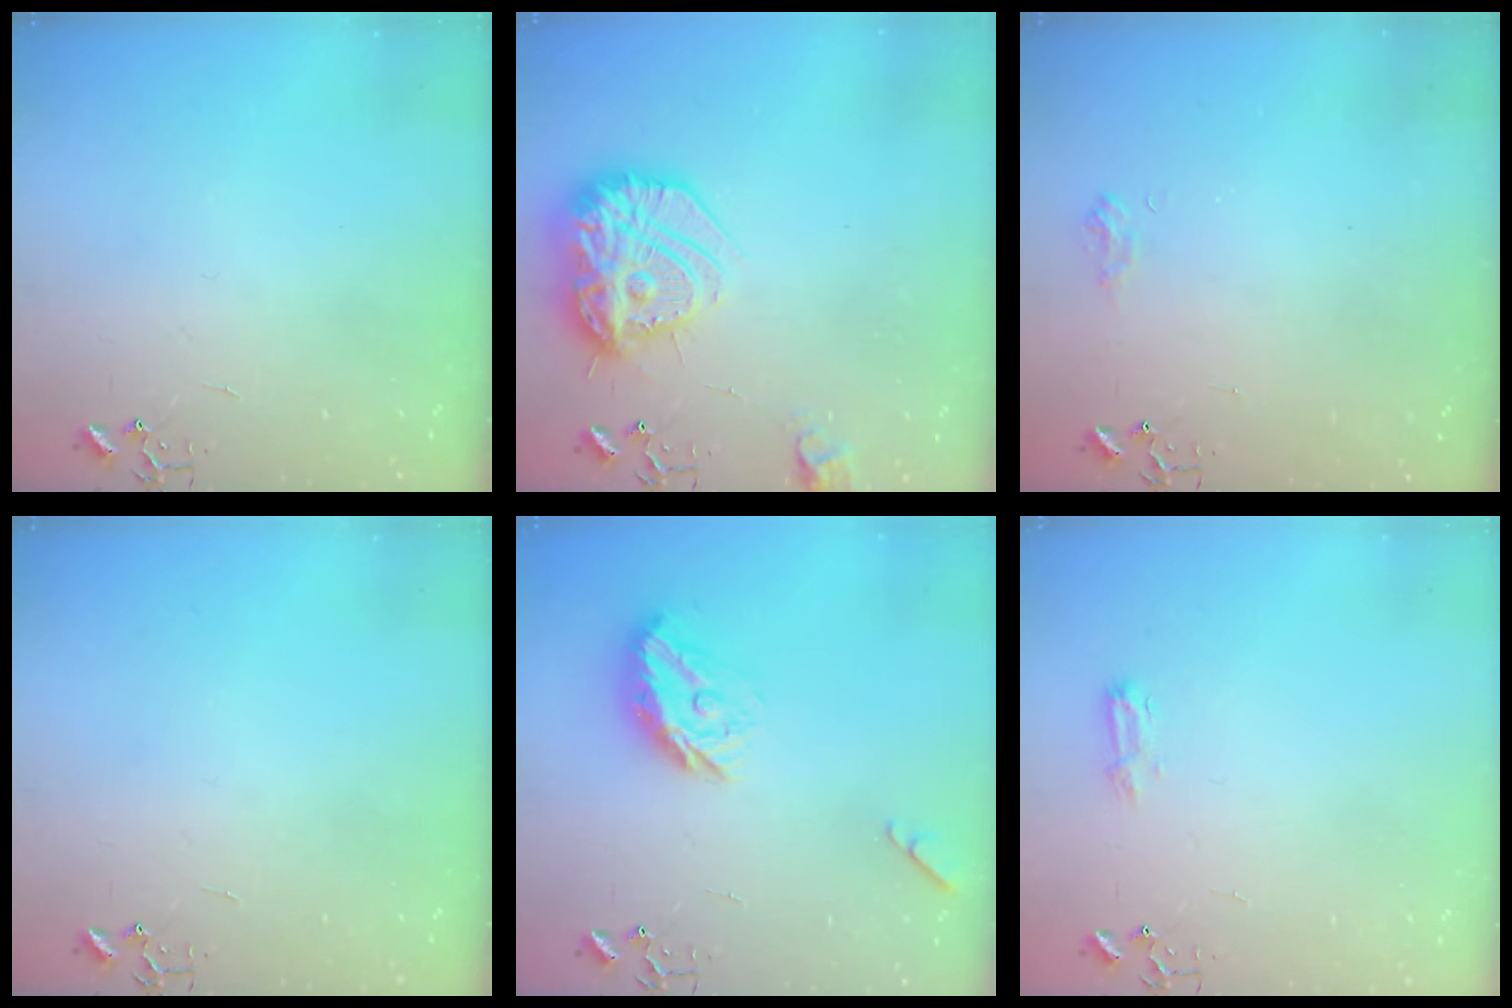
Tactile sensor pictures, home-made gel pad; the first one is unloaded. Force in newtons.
{"total": 20.7, "press": 20.6, "slide": 1.5}
{"total": 6.9, "press": 6.9, "slide": 0.7}
{"total": 0.0}
{"total": 13.5, "press": 13.4, "slide": 0.7}
{"total": 7.7, "press": 7.6, "slide": 0.9}